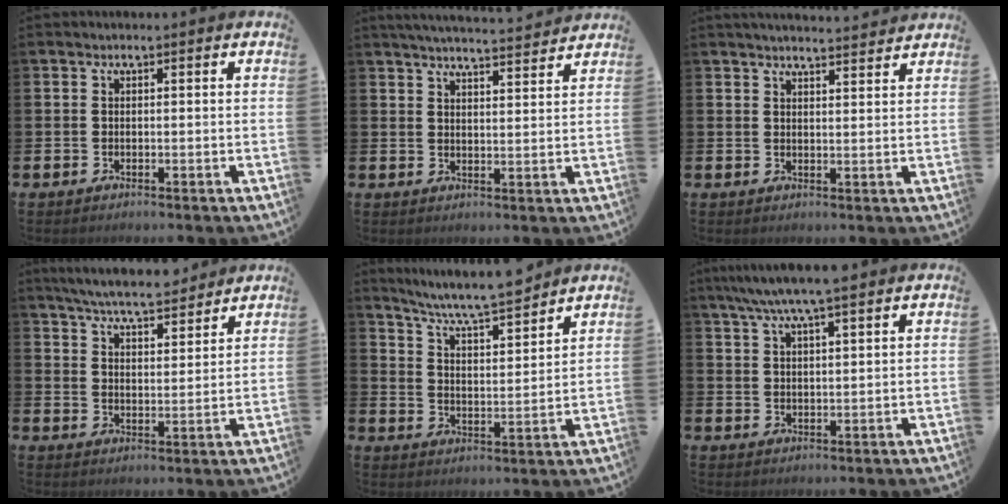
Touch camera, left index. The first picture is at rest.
{"total": 4.5, "force": [4.5, -0.1, 0.6], "torque": [-0.022, -0.028, 0.079]}
{"total": 3.3, "force": [3.3, 0.0, 0.2], "torque": [-0.003, -0.021, 0.057]}
{"total": 6.5, "force": [6.3, 0.7, 1.6], "torque": [-0.049, -0.036, 0.111]}
{"total": 7.3, "force": [6.9, 0.2, 2.2], "torque": [-0.073, -0.048, 0.121]}
{"total": 6.9, "force": [5.9, 0.7, 3.5], "torque": [-0.073, -0.018, 0.104]}